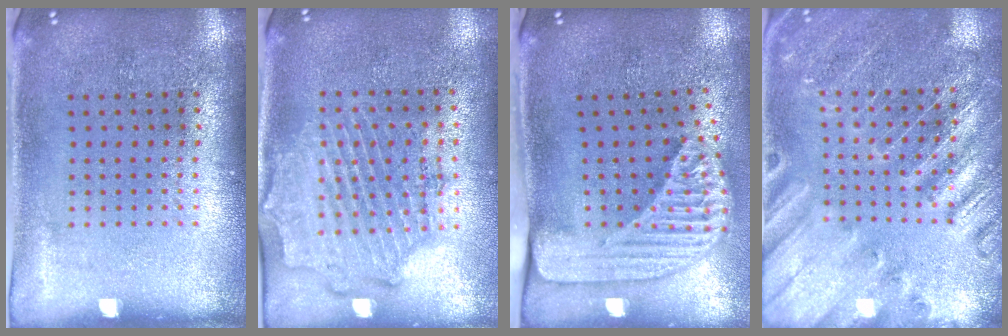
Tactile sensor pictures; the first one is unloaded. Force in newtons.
{"total": 1.8, "press": 1.7, "slide": 0.8}
{"total": 2.5, "press": 1.7, "slide": 1.8}
{"total": 2.6, "press": 2.6, "slide": 0.2}